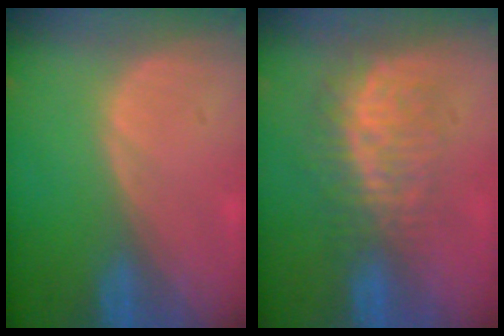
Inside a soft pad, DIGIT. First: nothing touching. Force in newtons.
{"total": 8.7, "press": 7.4, "slide": 4.6}